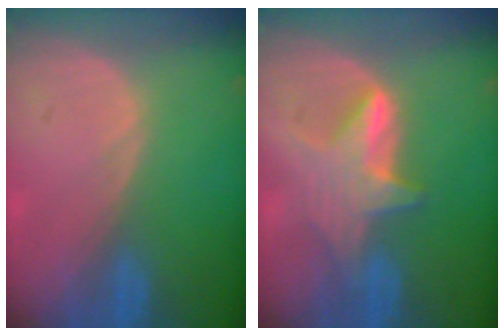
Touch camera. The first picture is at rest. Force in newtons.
{"total": 6.0, "press": 5.9, "slide": 1.1}